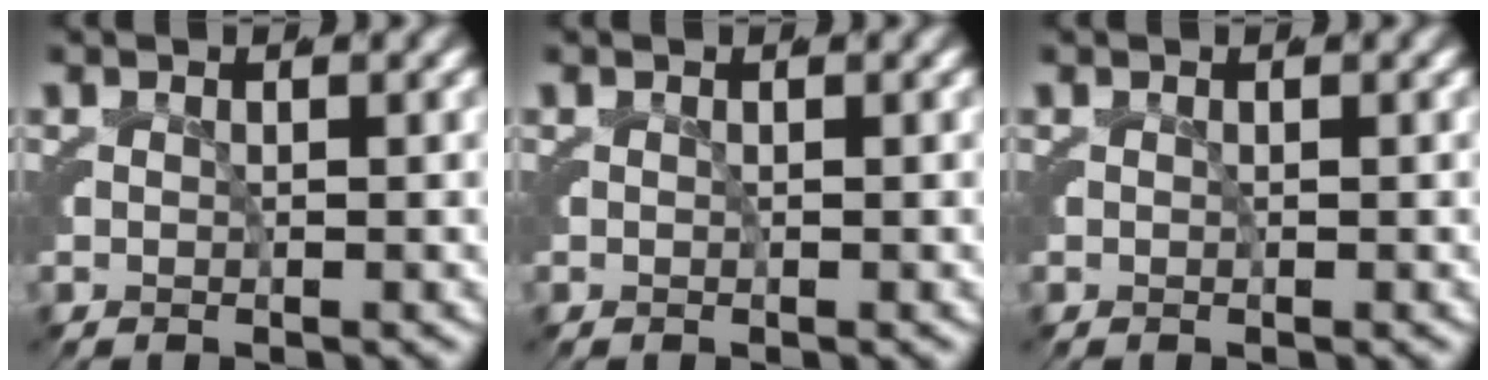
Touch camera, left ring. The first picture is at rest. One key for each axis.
{"total": 0.0}
{"total": 0.0}